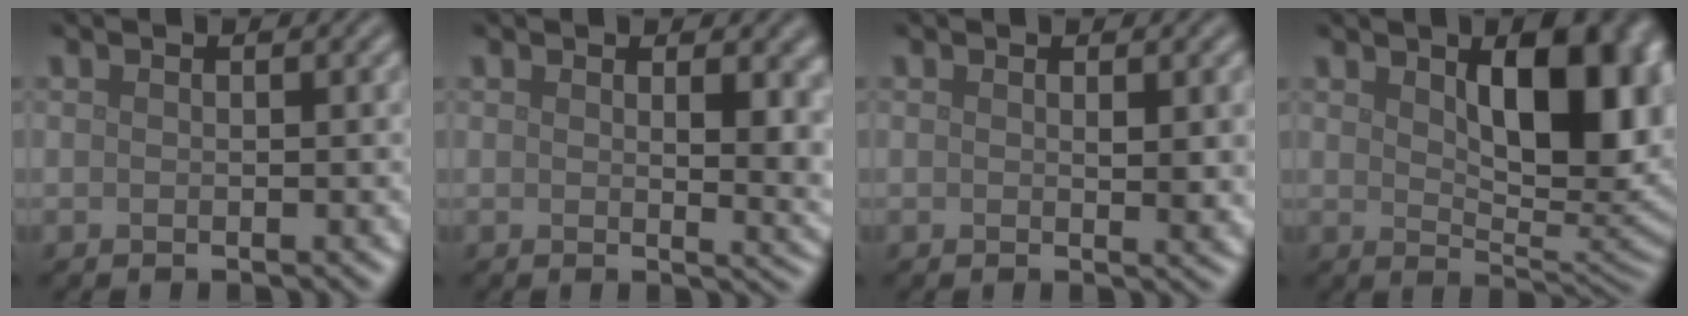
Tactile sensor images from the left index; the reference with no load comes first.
{"total": 3.8, "force": [1.3, 1.6, 3.2], "torque": [-0.038, -0.011, 0.026]}
{"total": 1.9, "force": [0.3, 0.4, 1.8], "torque": [-0.025, -0.003, 0.004]}
{"total": 11.3, "force": [2.8, 5.7, 9.4], "torque": [-0.121, -0.005, 0.052]}